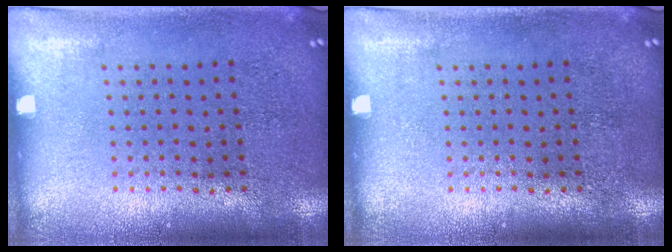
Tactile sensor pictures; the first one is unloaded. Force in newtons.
{"total": 0.0}